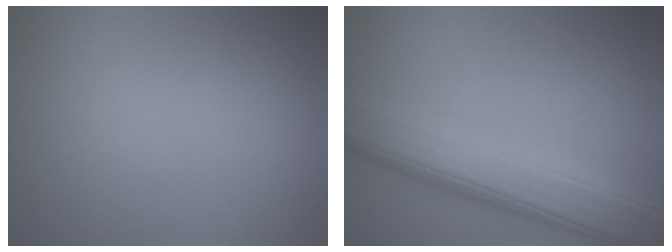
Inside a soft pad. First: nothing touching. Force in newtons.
{"total": 9.2, "press": 9.2, "slide": 0.2}